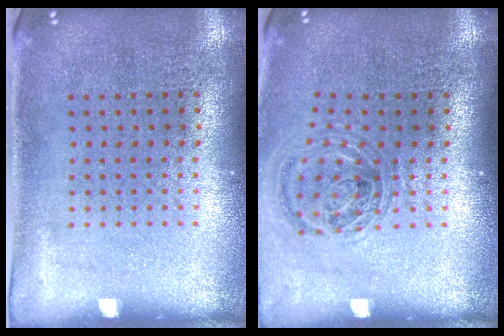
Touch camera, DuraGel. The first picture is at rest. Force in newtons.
{"total": 1.1, "press": 1.0, "slide": 0.3}